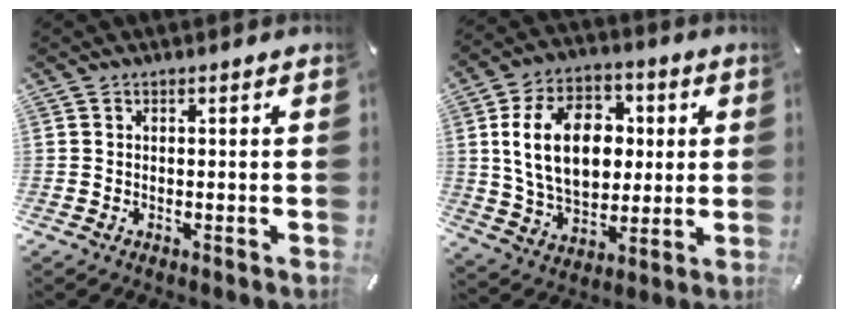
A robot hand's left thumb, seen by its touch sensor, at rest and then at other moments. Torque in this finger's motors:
{"motor_torque": [0.68, 0.85, 1.88, -0.89, 0.71]}